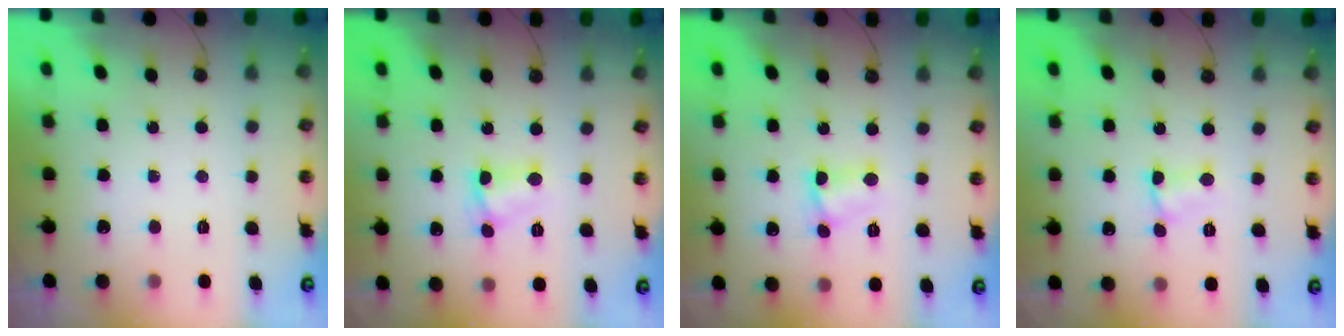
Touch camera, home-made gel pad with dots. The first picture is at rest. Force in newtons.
{"total": 3.4, "press": 3.4, "slide": 0.2}
{"total": 3.2, "press": 3.1, "slide": 0.4}
{"total": 1.9, "press": 1.9, "slide": 0.3}